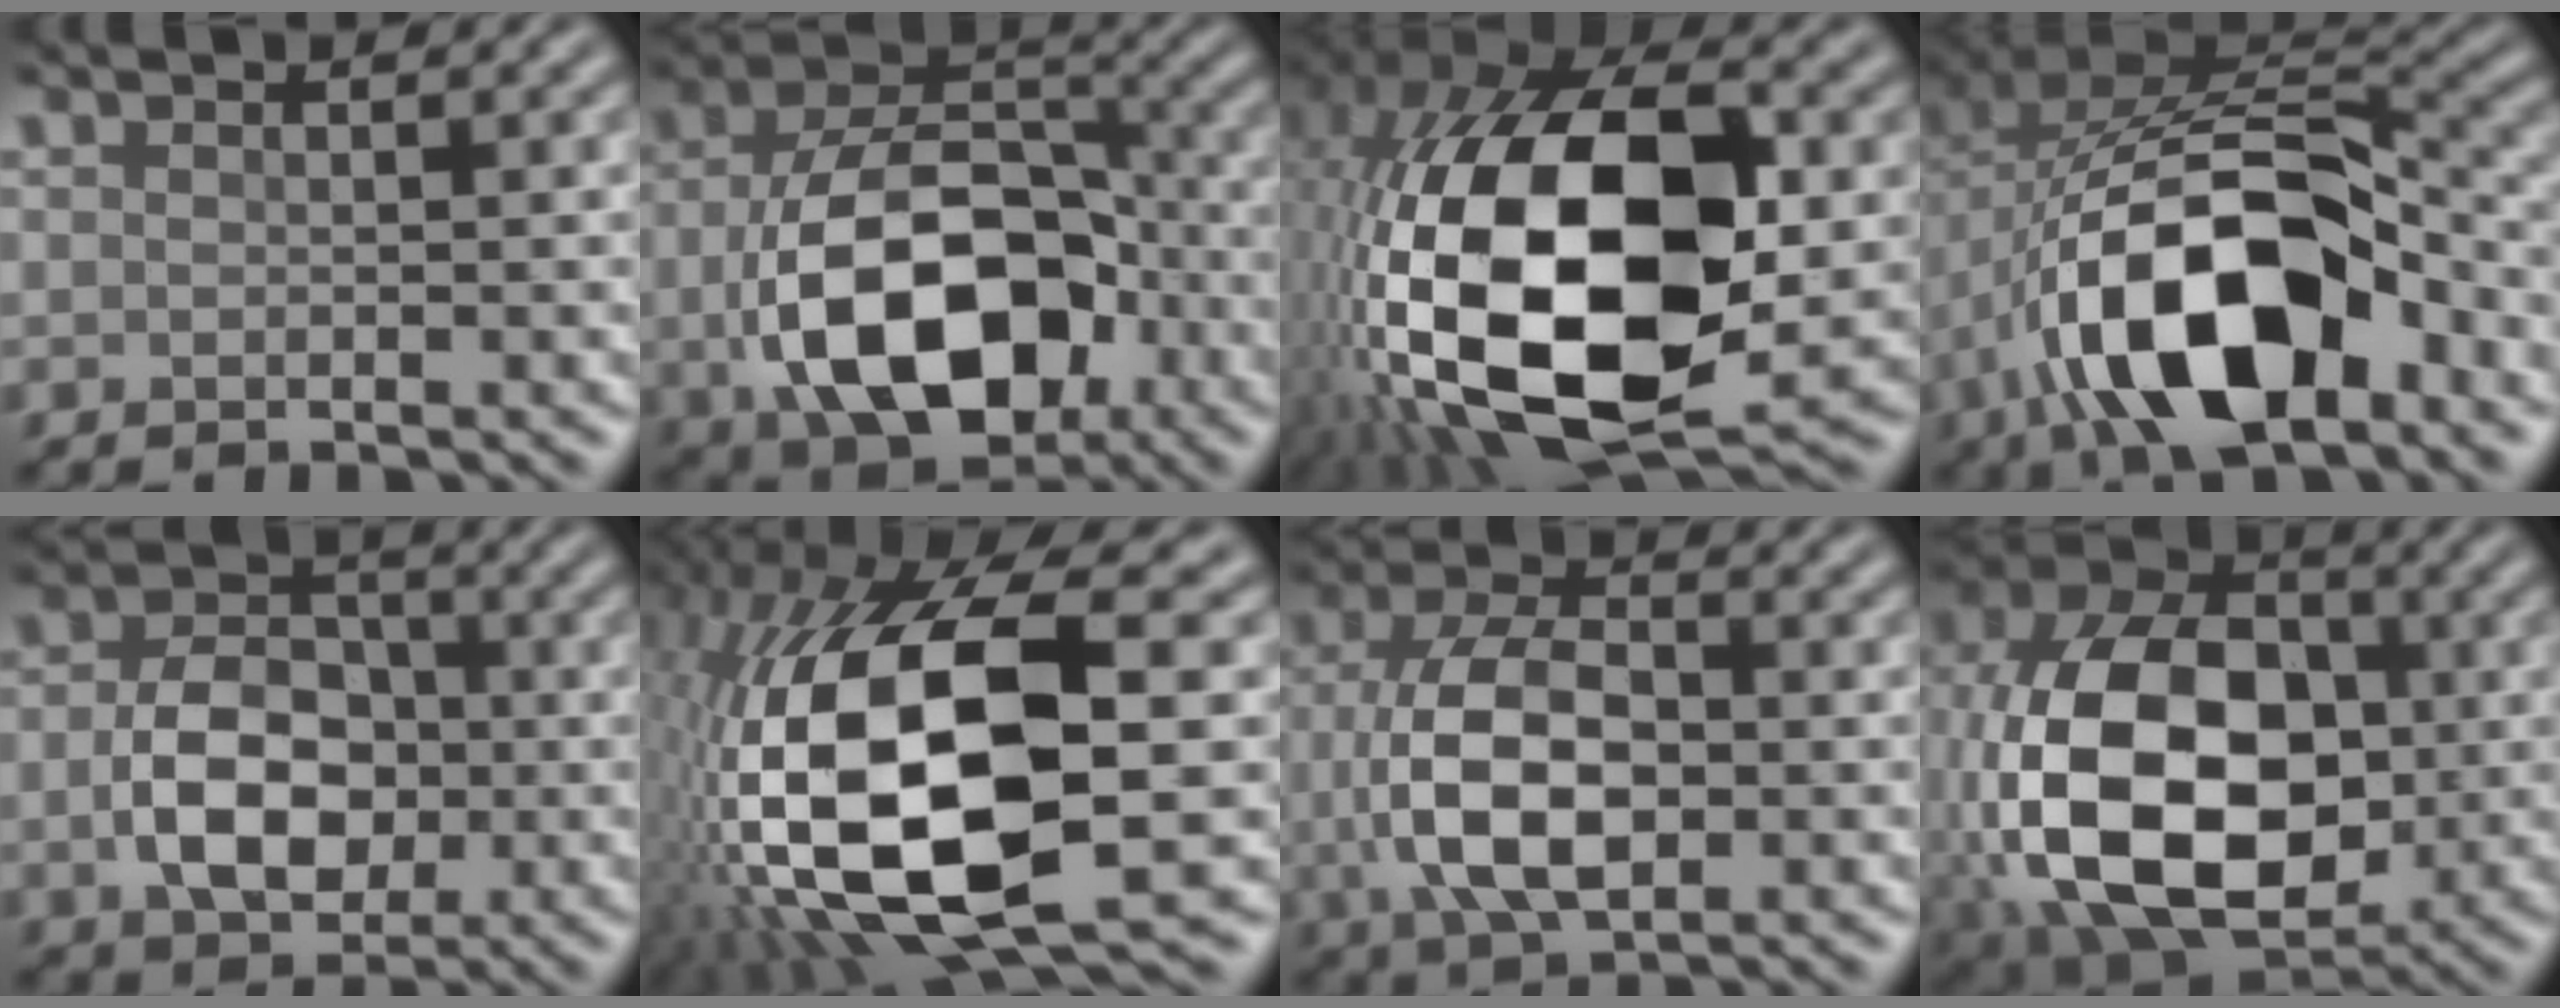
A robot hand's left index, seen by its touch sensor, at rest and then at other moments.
{"total": 12.5, "force": [-3.1, 8.0, 9.1], "torque": [-0.176, -0.016, -0.052]}
{"total": 19.3, "force": [-2.1, 10.8, 15.8], "torque": [-0.334, -0.011, -0.039]}
{"total": 14.6, "force": [-4.8, 7.6, 11.5], "torque": [-0.205, -0.004, -0.083]}
{"total": 6.5, "force": [-0.8, 4.7, 4.5], "torque": [-0.089, -0.003, -0.015]}
{"total": 18.2, "force": [-1.0, 8.2, 16.2], "torque": [-0.341, -0.006, -0.011]}
{"total": 8.3, "force": [-0.8, 4.7, 6.8], "torque": [-0.144, 0.002, -0.017]}
{"total": 16.2, "force": [-2.1, 11.0, 11.7], "torque": [-0.235, -0.004, -0.048]}